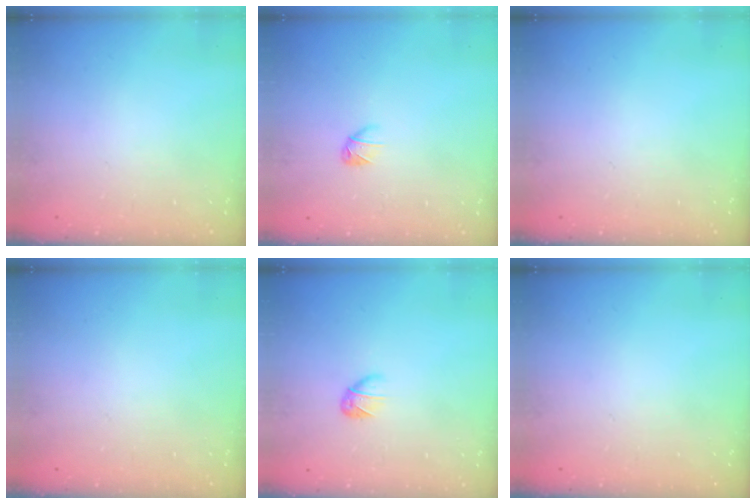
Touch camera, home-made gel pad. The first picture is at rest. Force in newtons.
{"total": 3.0, "press": 2.9, "slide": 0.7}
{"total": 0.0}
{"total": 0.0}
{"total": 3.7, "press": 3.6, "slide": 1.0}
{"total": 0.0}